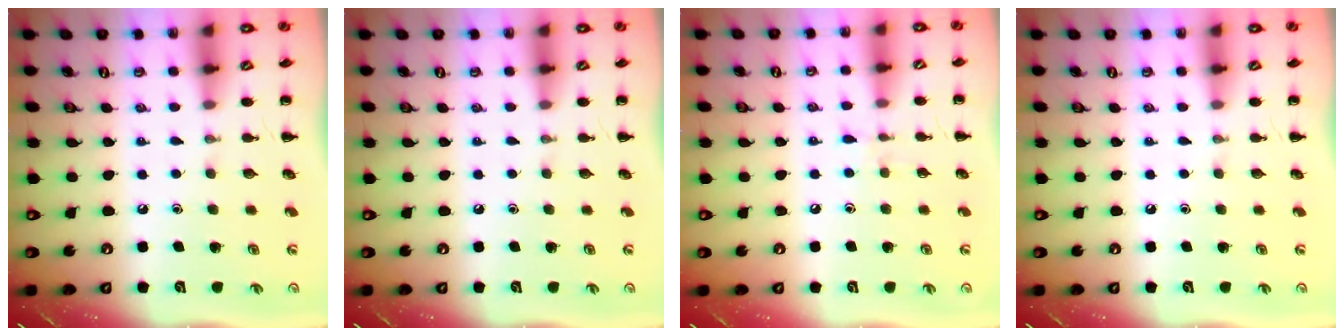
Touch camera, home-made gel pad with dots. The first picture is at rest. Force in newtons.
{"total": 0.0}
{"total": 4.4, "press": 4.1, "slide": 1.6}
{"total": 0.0}